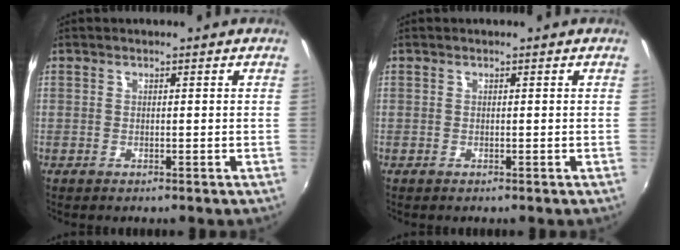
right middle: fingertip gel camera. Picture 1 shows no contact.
{"total": 0.0}